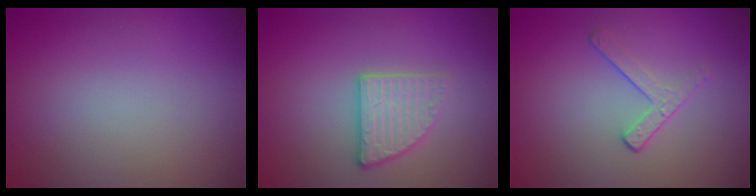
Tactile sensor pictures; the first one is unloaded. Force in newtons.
{"total": 2.7, "press": 2.6, "slide": 0.8}
{"total": 1.8, "press": 1.1, "slide": 1.4}